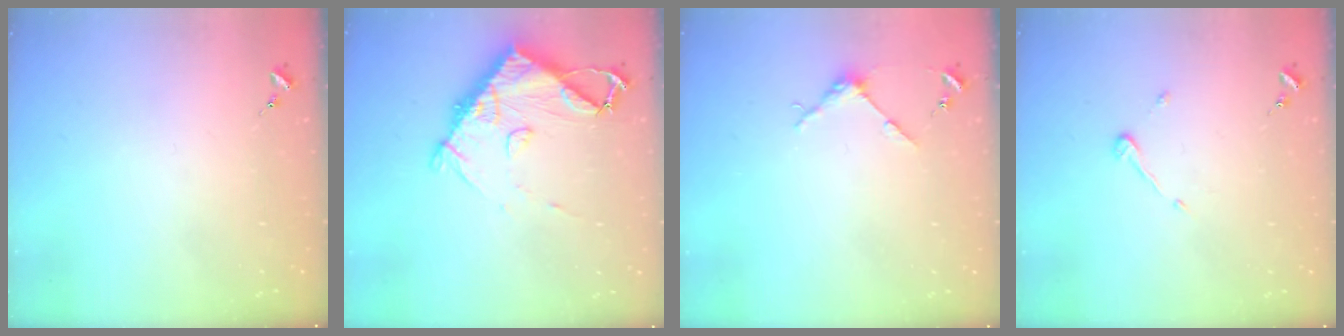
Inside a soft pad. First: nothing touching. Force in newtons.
{"total": 10.9, "press": 10.8, "slide": 1.4}
{"total": 3.8, "press": 3.7, "slide": 0.4}
{"total": 3.6, "press": 3.6, "slide": 0.2}